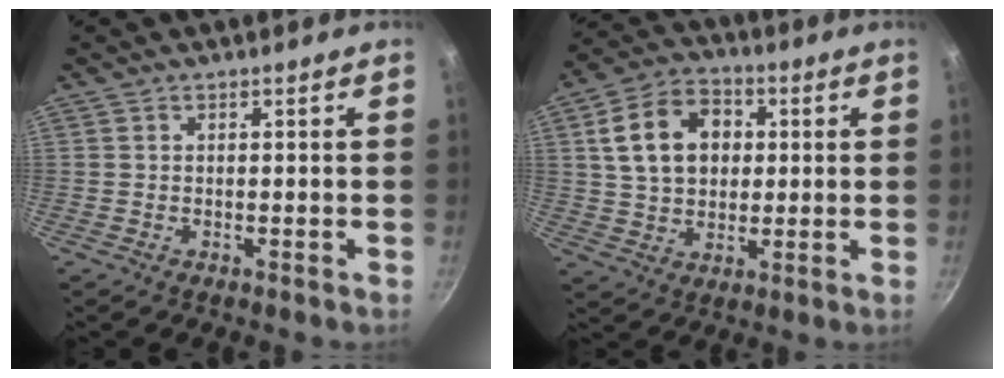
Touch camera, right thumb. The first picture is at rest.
{"total": 13.7, "force": [2.9, 10.2, 8.7], "torque": [-0.128, 0.015, 0.044]}